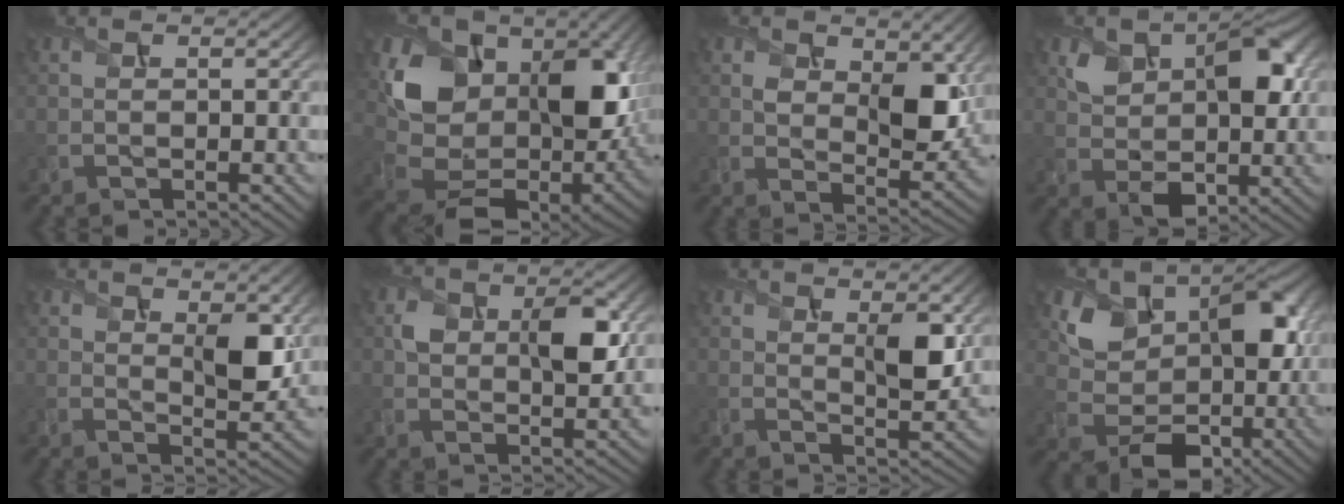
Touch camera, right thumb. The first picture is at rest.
{"total": 16.6, "force": [3.1, 12.0, 11.0], "torque": [-0.211, -0.020, 0.073]}
{"total": 7.9, "force": [2.4, 4.9, 5.8], "torque": [-0.106, -0.017, 0.046]}
{"total": 9.3, "force": [2.1, 6.0, 6.8], "torque": [-0.115, -0.008, 0.041]}
{"total": 6.2, "force": [2.5, 2.9, 4.9], "torque": [-0.081, -0.010, 0.047]}
{"total": 7.3, "force": [1.8, 4.6, 5.4], "torque": [-0.095, -0.005, 0.032]}
{"total": 5.6, "force": [2.3, 2.2, 4.7], "torque": [-0.077, -0.008, 0.042]}
{"total": 10.4, "force": [2.1, 7.7, 6.7], "torque": [-0.108, -0.016, 0.039]}